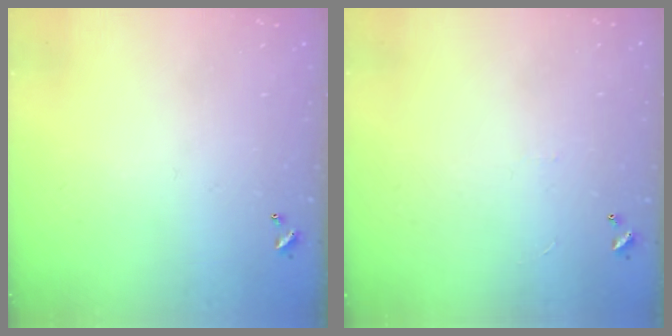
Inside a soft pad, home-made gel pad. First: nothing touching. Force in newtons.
{"total": 1.3, "press": 1.3, "slide": 0.4}